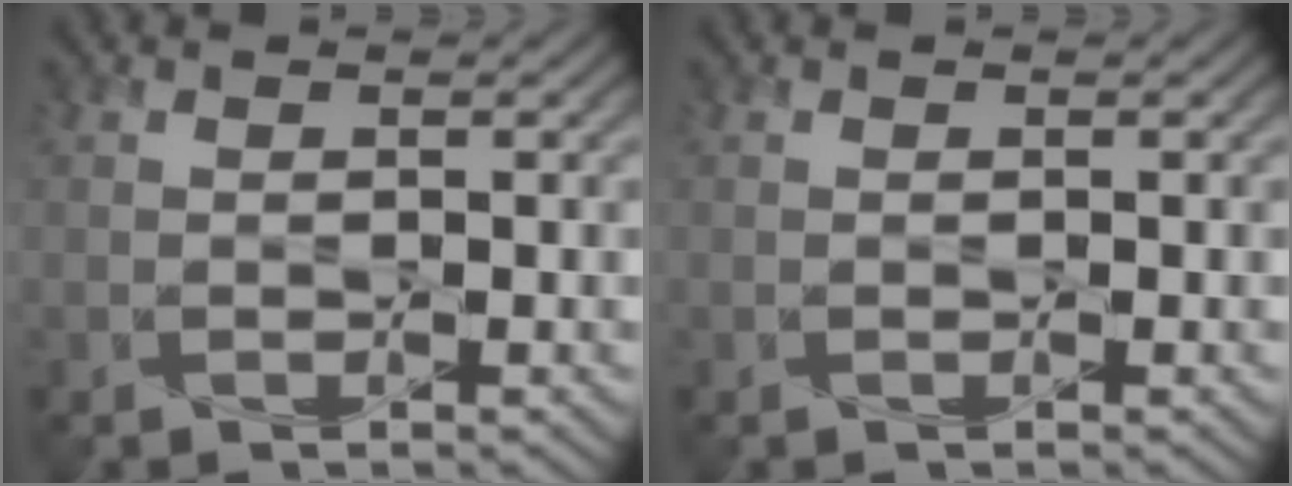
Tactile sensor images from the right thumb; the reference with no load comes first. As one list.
[{"total": 0.0}]